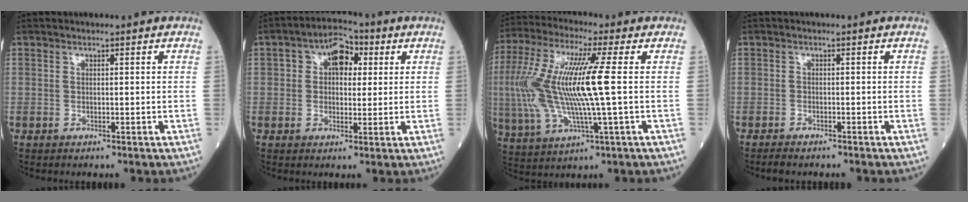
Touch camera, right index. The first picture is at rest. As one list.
[{"total": 6.4, "force": [1.8, 3.9, 4.8], "torque": [-0.075, 0.029, 0.025]}, {"total": 16.3, "force": [0.6, 1.7, 16.2], "torque": [-0.358, 0.009, 0.007]}, {"total": 2.6, "force": [-2.3, 0.7, 1.1], "torque": [-0.022, -0.006, -0.033]}]